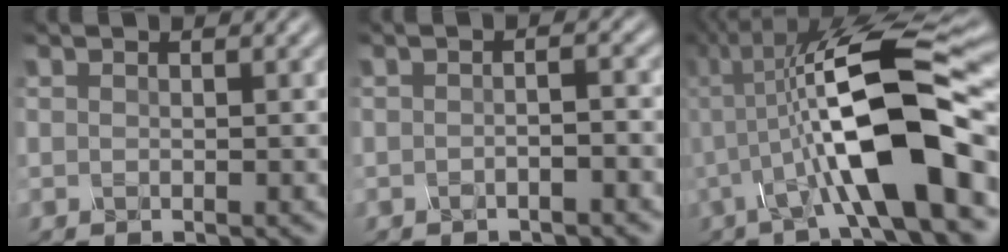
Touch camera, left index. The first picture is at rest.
{"total": 1.4, "force": [-0.8, 0.2, 1.1], "torque": [-0.020, 0.002, -0.018]}
{"total": 12.5, "force": [-1.3, 3.3, 12.0], "torque": [-0.202, 0.016, -0.034]}